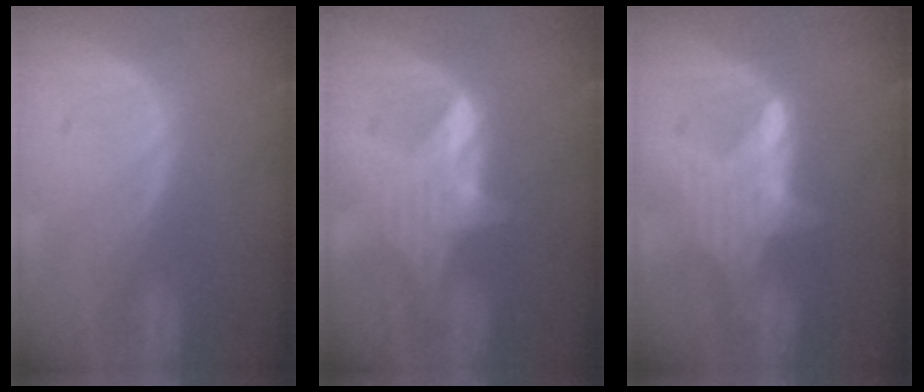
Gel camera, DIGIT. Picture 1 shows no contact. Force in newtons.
{"total": 5.6, "press": 5.5, "slide": 1.1}
{"total": 6.0, "press": 6.0, "slide": 0.5}